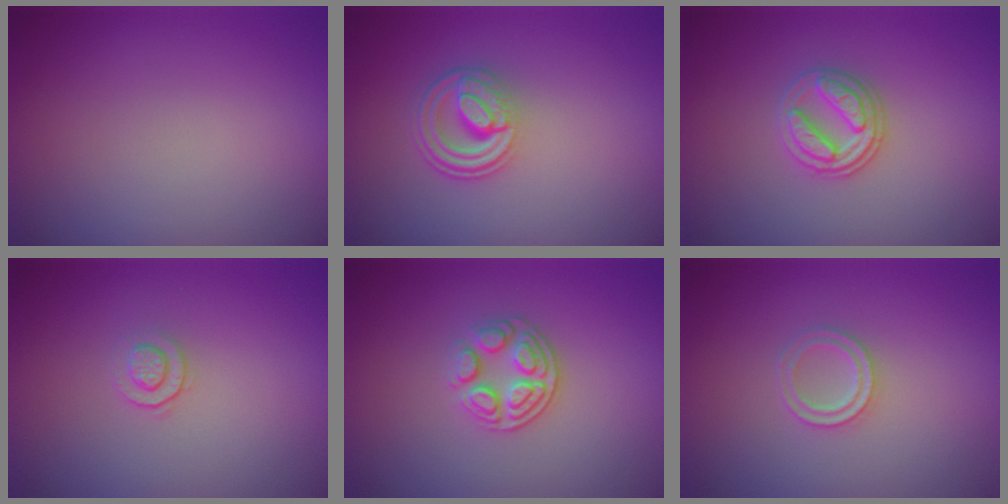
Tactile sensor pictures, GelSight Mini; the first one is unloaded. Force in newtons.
{"total": 4.2, "press": 3.1, "slide": 2.8}
{"total": 2.9, "press": 2.8, "slide": 0.9}
{"total": 1.1, "press": 0.7, "slide": 0.9}
{"total": 3.2, "press": 2.6, "slide": 2.0}
{"total": 1.7, "press": 1.6, "slide": 0.4}